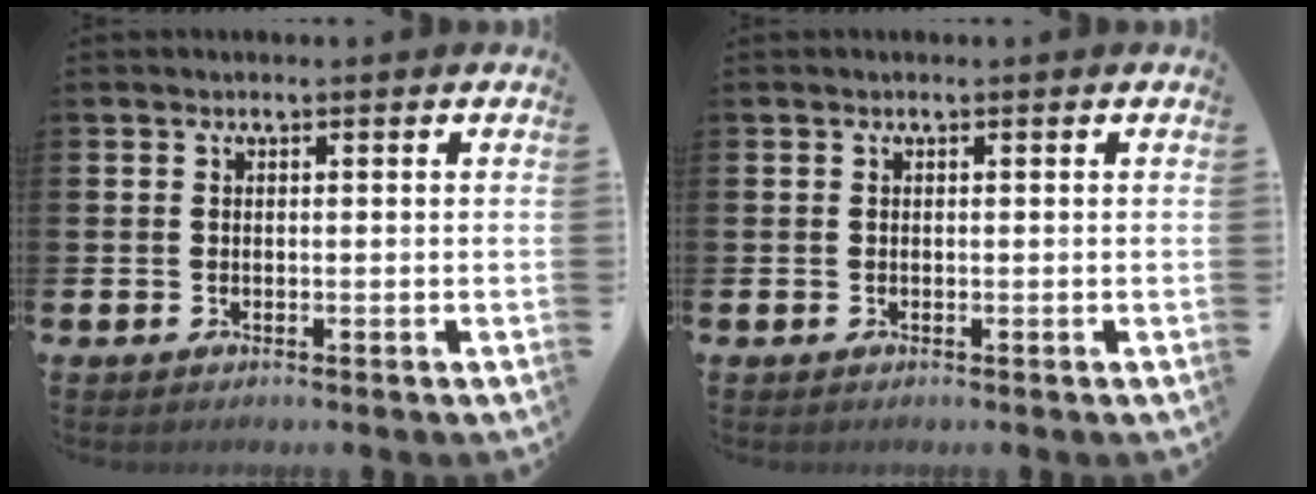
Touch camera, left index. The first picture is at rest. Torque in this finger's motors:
{"motor_torque": [-0.01, -0.01, 0.01, 0.00]}